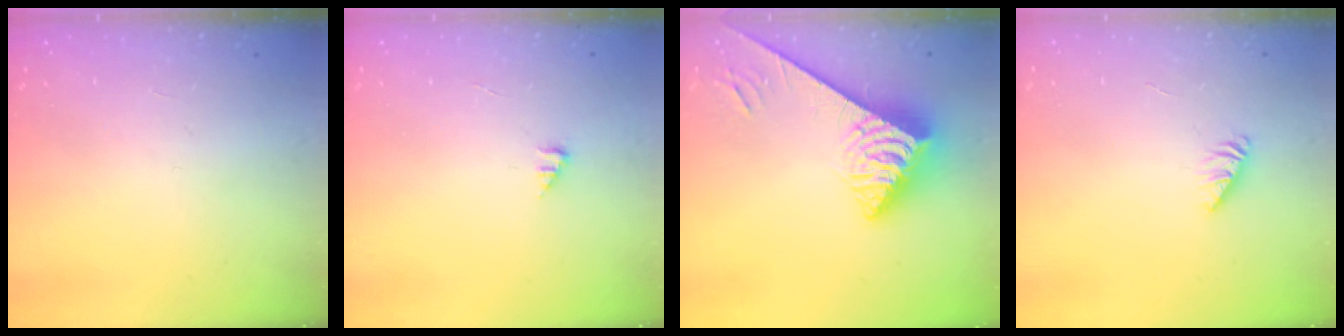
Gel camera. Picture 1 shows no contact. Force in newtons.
{"total": 1.6, "press": 1.6, "slide": 0.2}
{"total": 5.3, "press": 5.3, "slide": 0.5}
{"total": 1.8, "press": 1.8, "slide": 0.3}